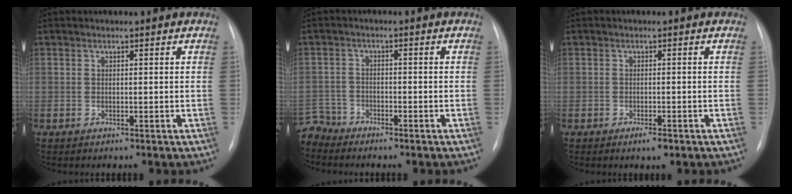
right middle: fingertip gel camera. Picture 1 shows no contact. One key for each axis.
{"total": 4.2, "fx": -3.9, "fy": 1.1, "fz": -0.9, "tx": 0.024, "ty": -0.003, "tz": -0.080}
{"total": 1.8, "fx": -1.1, "fy": 0.5, "fz": 1.3, "tx": -0.018, "ty": -0.001, "tz": -0.014}